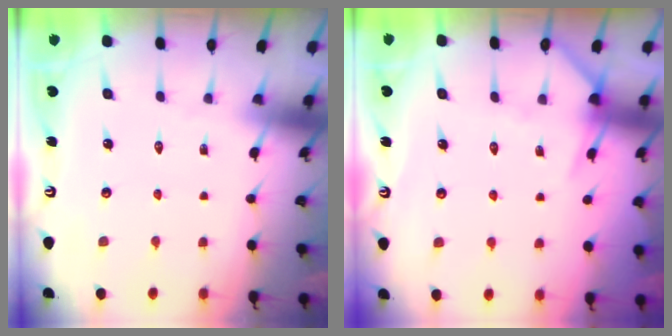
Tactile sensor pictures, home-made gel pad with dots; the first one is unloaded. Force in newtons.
{"total": 7.9, "press": 7.9, "slide": 0.8}